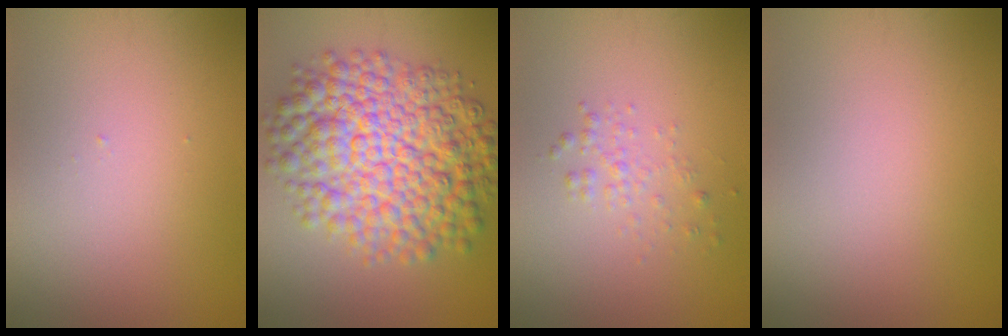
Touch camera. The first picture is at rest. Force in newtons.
{"total": 11.3, "press": 11.3, "slide": 0.1}
{"total": 1.4, "press": 1.4, "slide": 0.0}
{"total": 0.0}